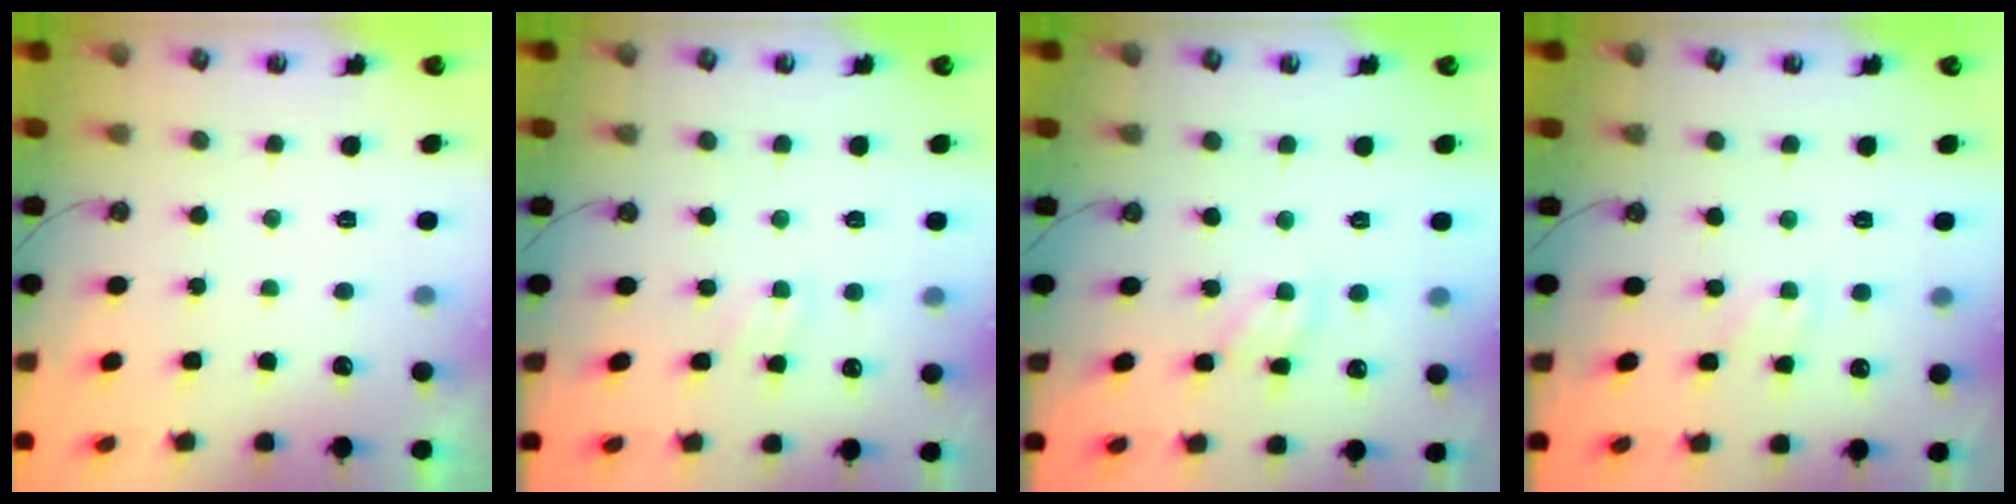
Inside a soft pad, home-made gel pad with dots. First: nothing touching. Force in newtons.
{"total": 3.0, "press": 2.9, "slide": 0.4}
{"total": 6.3, "press": 6.3, "slide": 0.0}
{"total": 2.2, "press": 2.1, "slide": 0.3}